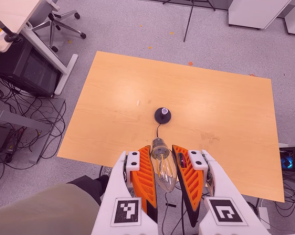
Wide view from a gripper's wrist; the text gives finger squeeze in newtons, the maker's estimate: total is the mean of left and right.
{"total": 20.4, "left": 21.9, "right": 18.8}